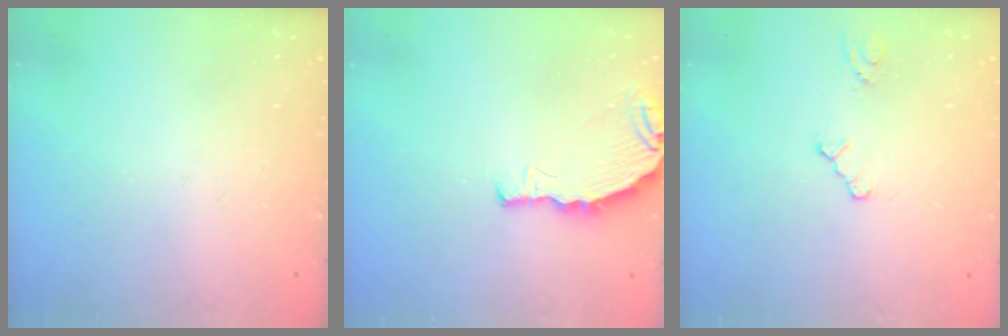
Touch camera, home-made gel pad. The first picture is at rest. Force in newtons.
{"total": 6.9, "press": 5.9, "slide": 3.6}
{"total": 1.6, "press": 1.5, "slide": 0.3}